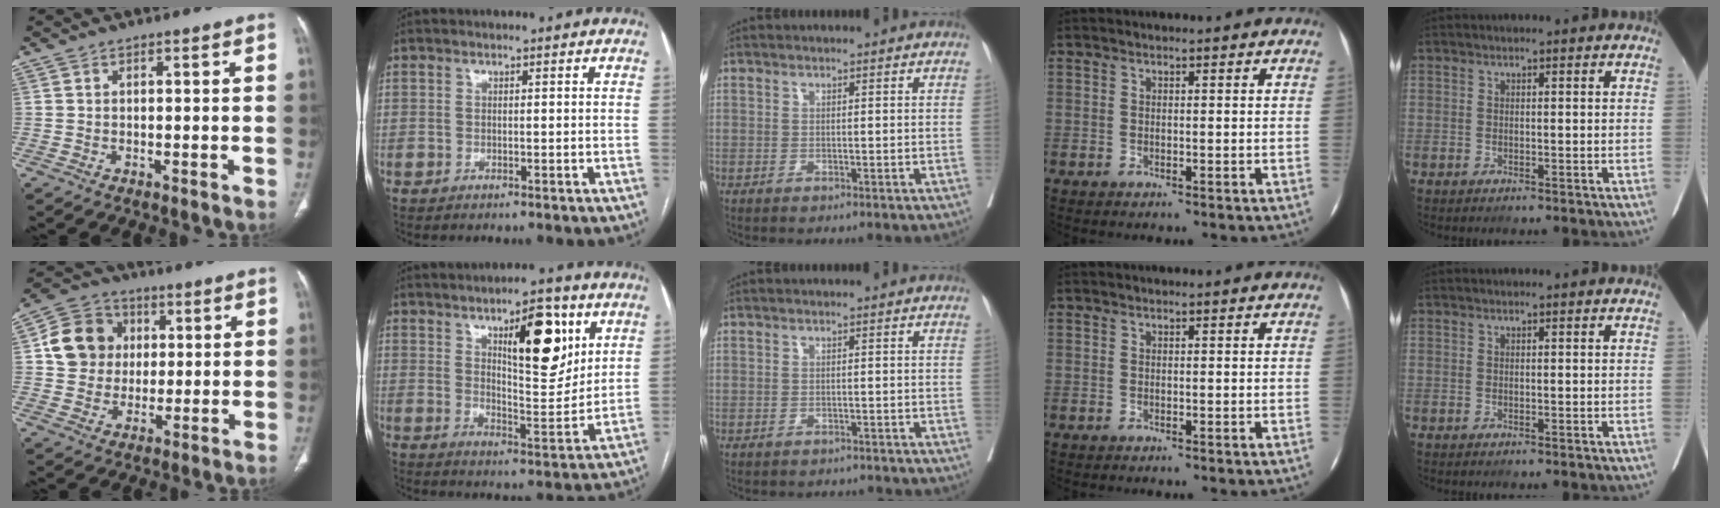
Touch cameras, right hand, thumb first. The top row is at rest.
{"thumb": {"total": 11.7, "force": [2.1, 10.5, 4.8], "torque": [-0.064, 0.008, 0.032]}, "index": {"total": 13.0, "force": [6.0, 3.9, 10.9], "torque": [-0.158, -0.003, 0.098]}, "middle": {"total": 3.8, "force": [-3.7, 1.0, 0.1], "torque": [0.004, -0.004, -0.046]}}